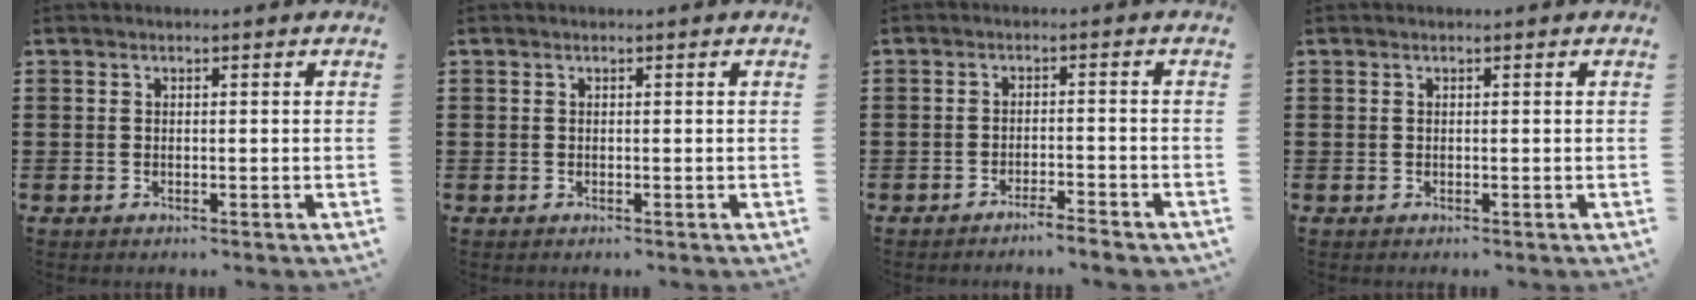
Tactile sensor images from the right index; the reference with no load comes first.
{"total": 0.0}
{"total": 2.7, "force": [-2.5, -0.4, 0.7], "torque": [-0.014, -0.002, -0.051]}
{"total": 0.0}